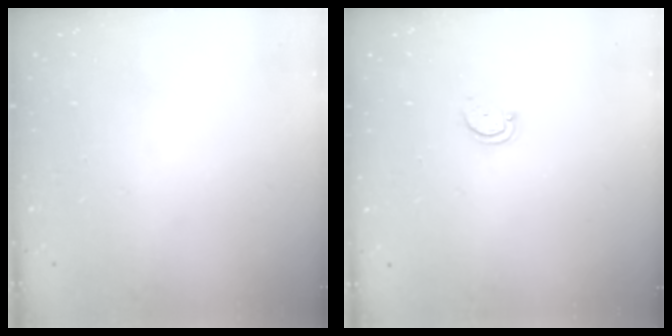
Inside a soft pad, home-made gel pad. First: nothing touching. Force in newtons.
{"total": 2.9, "press": 2.9, "slide": 0.4}